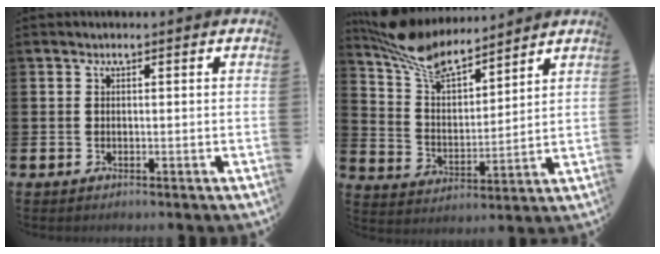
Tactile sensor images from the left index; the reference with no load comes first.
{"total": 9.1, "force": [8.0, 2.6, 3.4], "torque": [-0.098, -0.038, 0.146]}